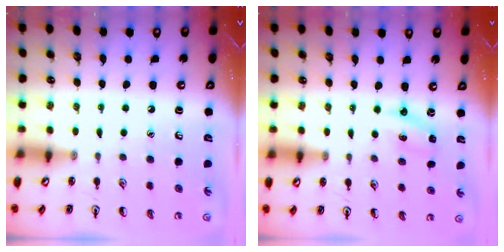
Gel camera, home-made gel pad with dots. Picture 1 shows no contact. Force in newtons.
{"total": 3.2, "press": 3.0, "slide": 1.1}